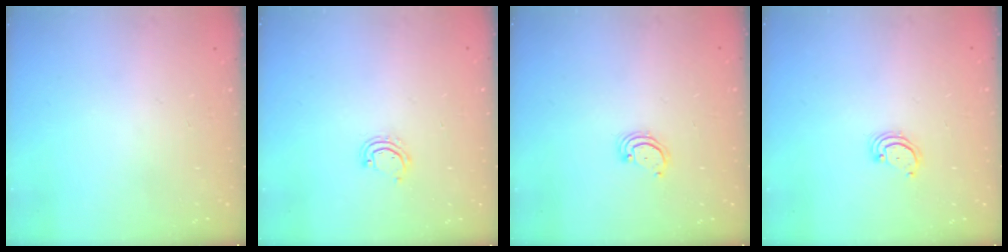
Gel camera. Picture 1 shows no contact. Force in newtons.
{"total": 2.7, "press": 2.7, "slide": 0.2}
{"total": 2.3, "press": 2.2, "slide": 0.2}
{"total": 2.3, "press": 2.2, "slide": 0.2}